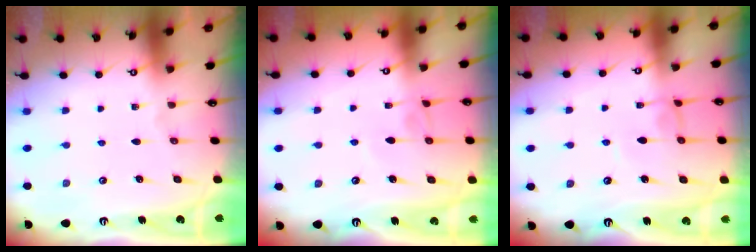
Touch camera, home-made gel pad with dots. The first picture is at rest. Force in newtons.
{"total": 3.5, "press": 3.5, "slide": 0.2}
{"total": 2.0, "press": 2.0, "slide": 0.2}